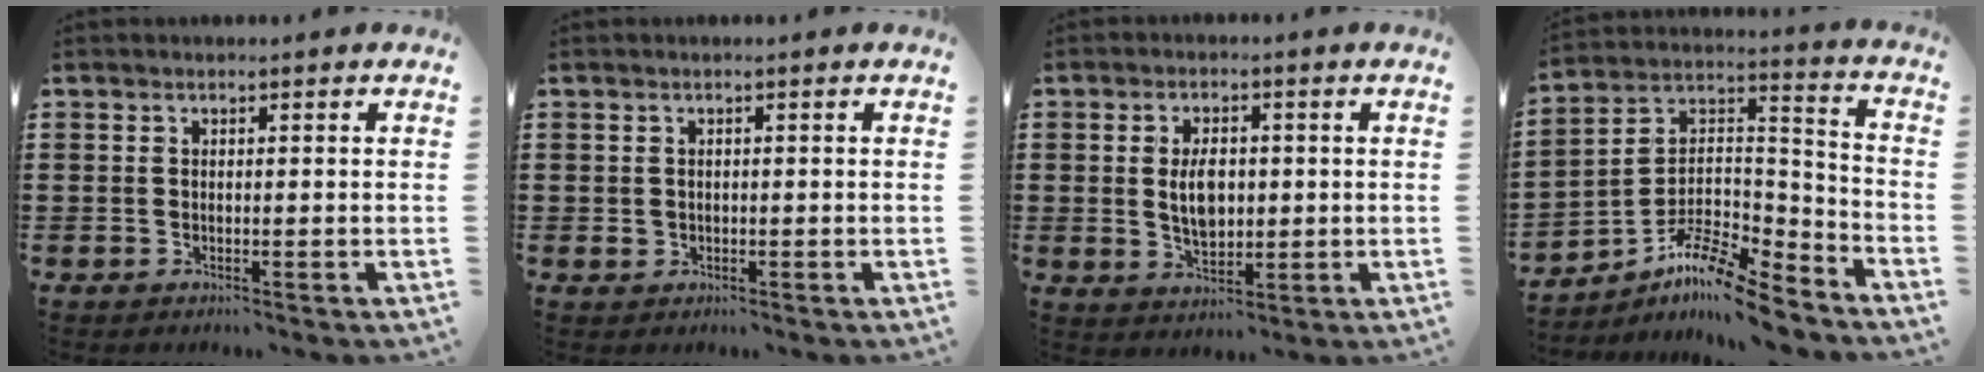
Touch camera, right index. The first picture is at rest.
{"total": 1.1, "force": [0.0, 1.0, 0.4], "torque": [-0.010, 0.006, -0.001]}
{"total": 5.5, "force": [0.3, 3.1, 4.6], "torque": [-0.077, 0.003, 0.001]}
{"total": 10.0, "force": [-8.6, 1.9, 4.8], "torque": [-0.101, 0.011, -0.175]}